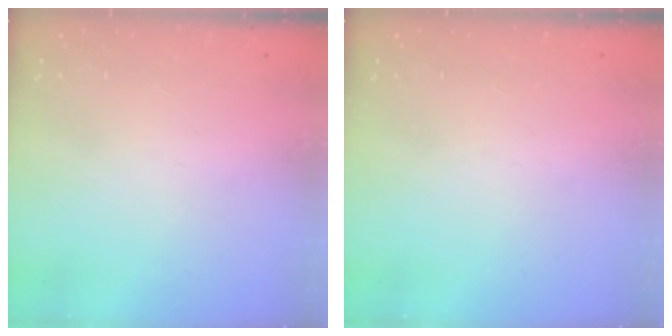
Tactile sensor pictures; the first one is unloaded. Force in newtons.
{"total": 0.0}